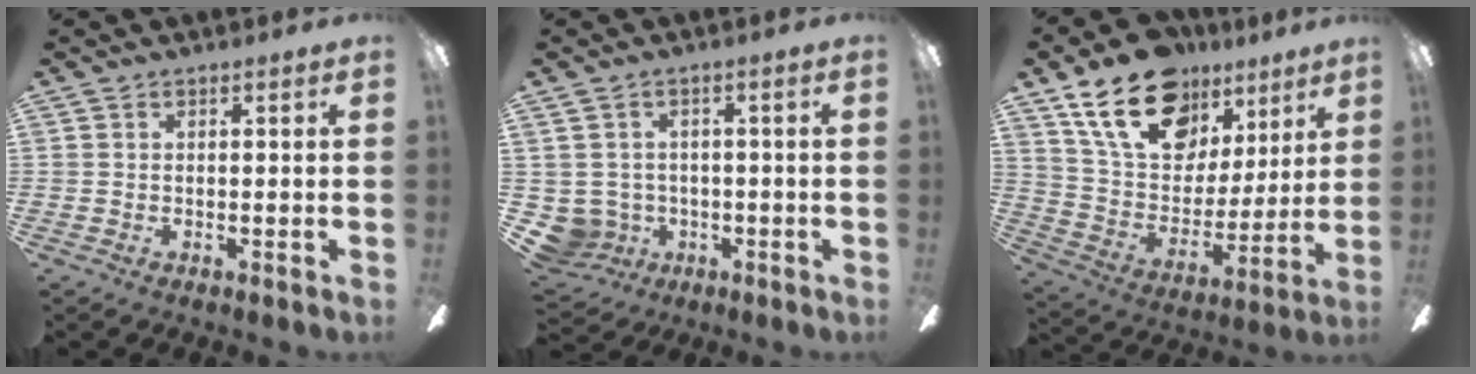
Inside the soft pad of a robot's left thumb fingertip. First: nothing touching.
{"total": 5.4, "force": [-0.4, 5.3, 0.8], "torque": [-0.058, -0.002, -0.006]}
{"total": 22.2, "force": [13.5, 13.5, 11.2], "torque": [-0.199, -0.061, 0.249]}